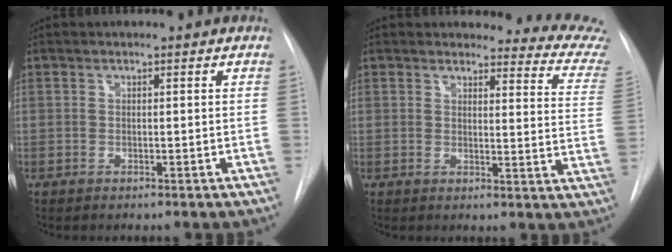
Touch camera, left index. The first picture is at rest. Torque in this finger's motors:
{"motor_torque": [0.80, -1.24, -0.04, -0.03]}